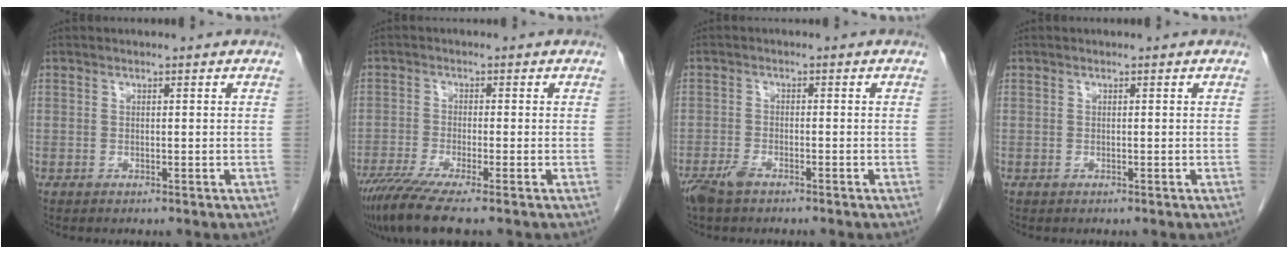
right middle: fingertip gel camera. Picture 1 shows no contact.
{"total": 7.9, "force": [-6.0, -0.2, 5.1], "torque": [-0.088, -0.022, -0.104]}
{"total": 3.8, "force": [-2.9, 1.0, 2.2], "torque": [-0.047, -0.006, -0.054]}
{"total": 0.0}